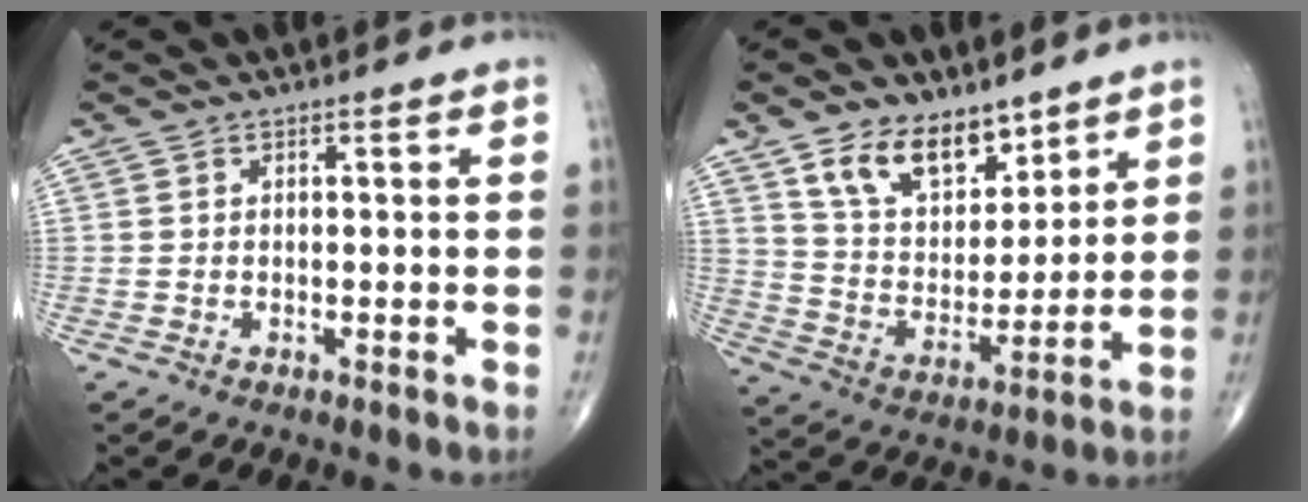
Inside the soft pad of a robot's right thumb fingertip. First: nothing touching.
{"total": 13.4, "force": [8.9, 7.6, 6.6], "torque": [-0.077, -0.057, 0.168]}